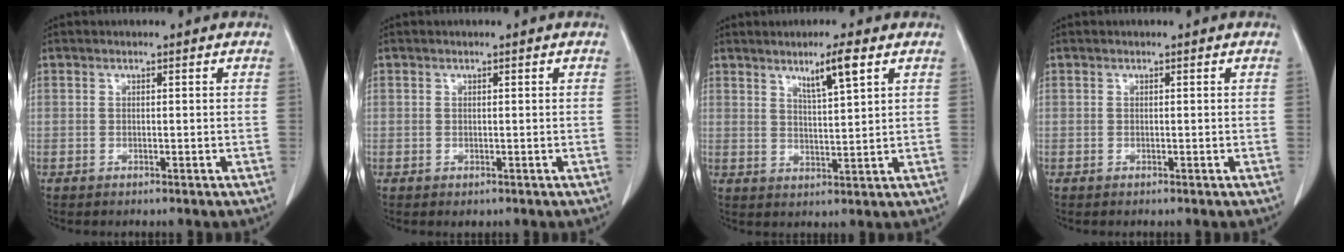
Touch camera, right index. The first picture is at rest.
{"total": 0.5, "force": [-0.1, 0.5, 0.2], "torque": [-0.002, 0.002, 0.000]}
{"total": 5.4, "force": [3.2, -0.1, 4.4], "torque": [-0.075, -0.007, 0.057]}
{"total": 0.0}